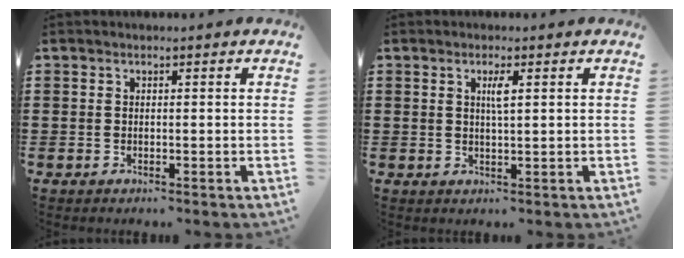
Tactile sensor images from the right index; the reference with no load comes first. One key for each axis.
{"total": 2.0, "fx": 0.6, "fy": 0.2, "fz": 1.9, "tx": -0.038, "ty": 0.003, "tz": 0.008}